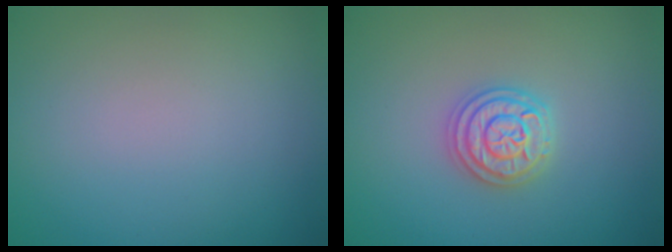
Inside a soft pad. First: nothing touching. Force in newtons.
{"total": 3.7, "press": 3.7, "slide": 0.5}